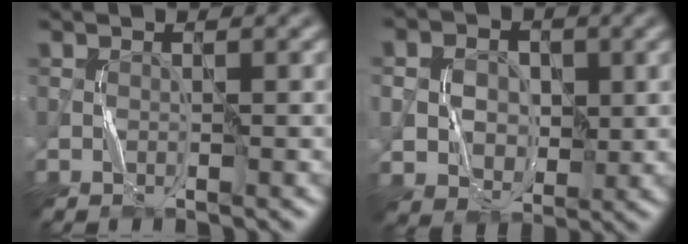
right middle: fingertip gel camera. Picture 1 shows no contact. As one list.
[{"total": 6.2, "force": [0.7, 5.1, 3.5], "torque": [-0.063, 0.019, 0.003]}]